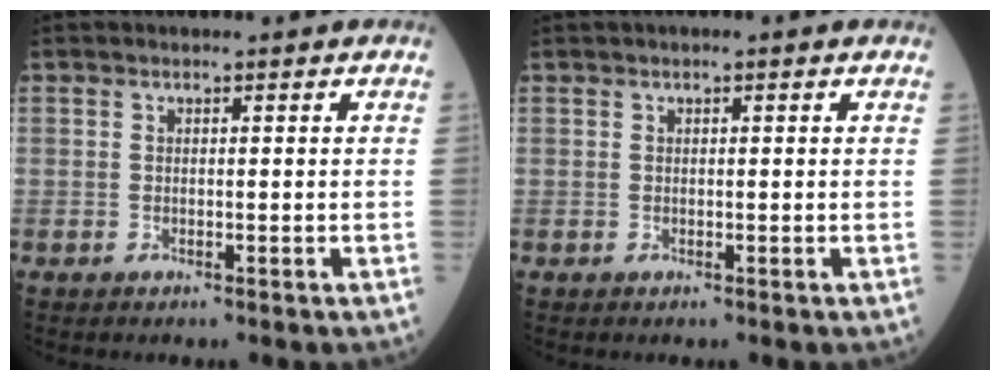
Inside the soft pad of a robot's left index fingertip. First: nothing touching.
{"total": 1.4, "force": [1.0, 0.1, 1.0], "torque": [-0.014, 0.017, 0.012]}